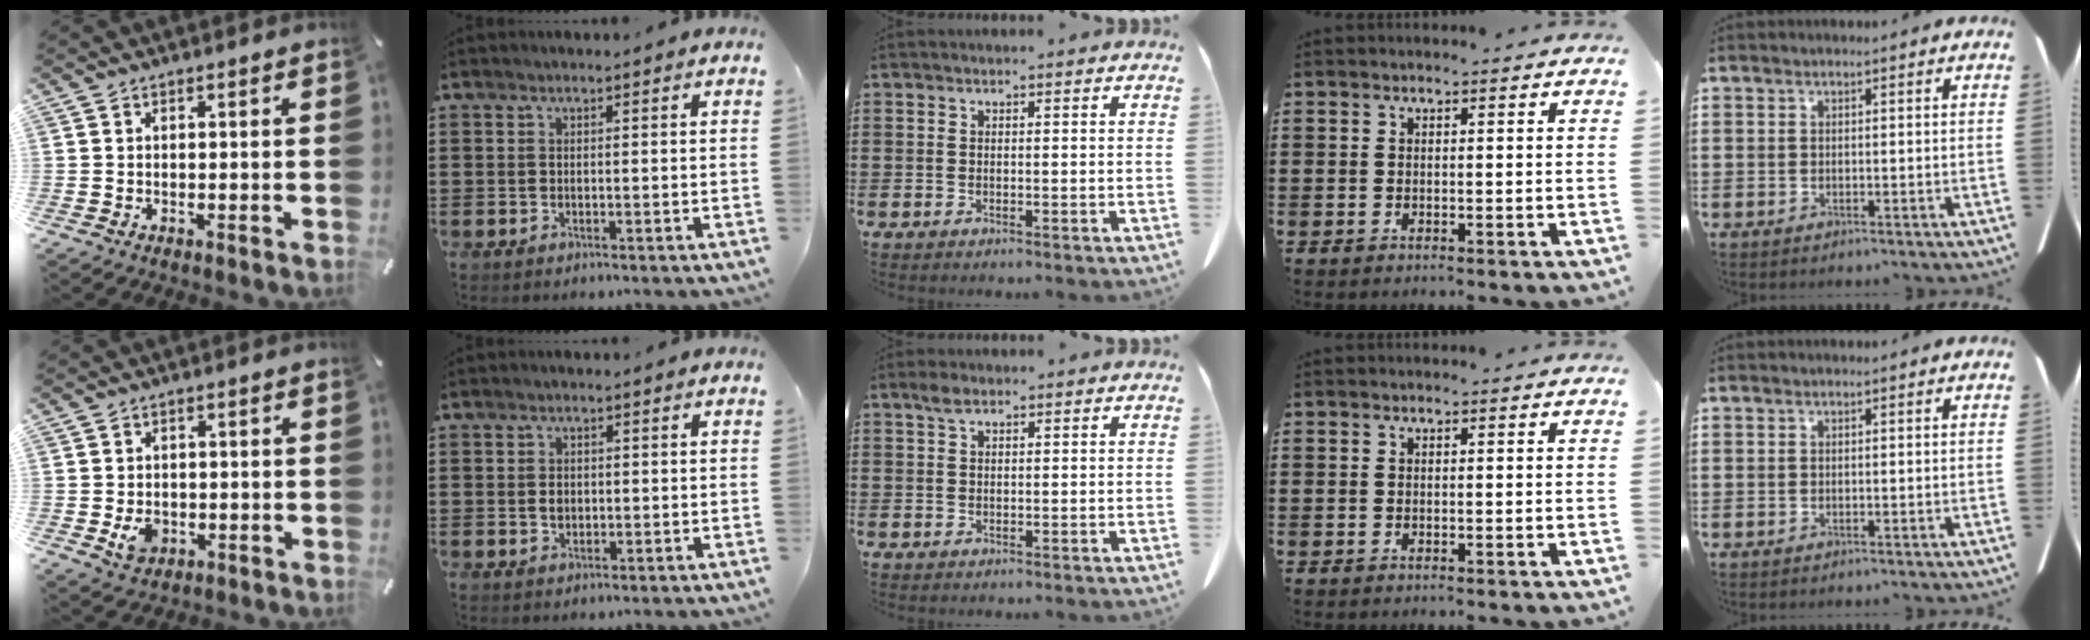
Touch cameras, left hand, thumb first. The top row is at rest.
{"thumb": {"total": 4.7, "force": [-1.1, 3.8, 2.7], "torque": [-0.040, -0.004, -0.020]}, "index": {"total": 1.6, "force": [0.2, 1.1, 1.2], "torque": [-0.025, 0.006, 0.002]}, "middle": {"total": 1.7, "force": [1.0, 0.8, 1.1], "torque": [-0.027, 0.002, 0.020]}}